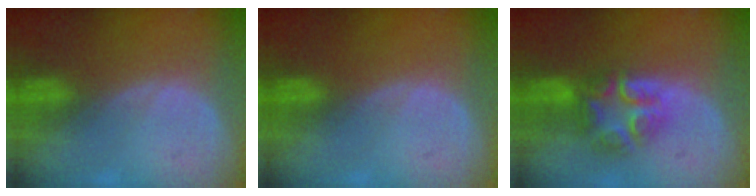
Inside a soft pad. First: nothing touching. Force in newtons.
{"total": 0.0}
{"total": 7.6, "press": 6.6, "slide": 3.6}